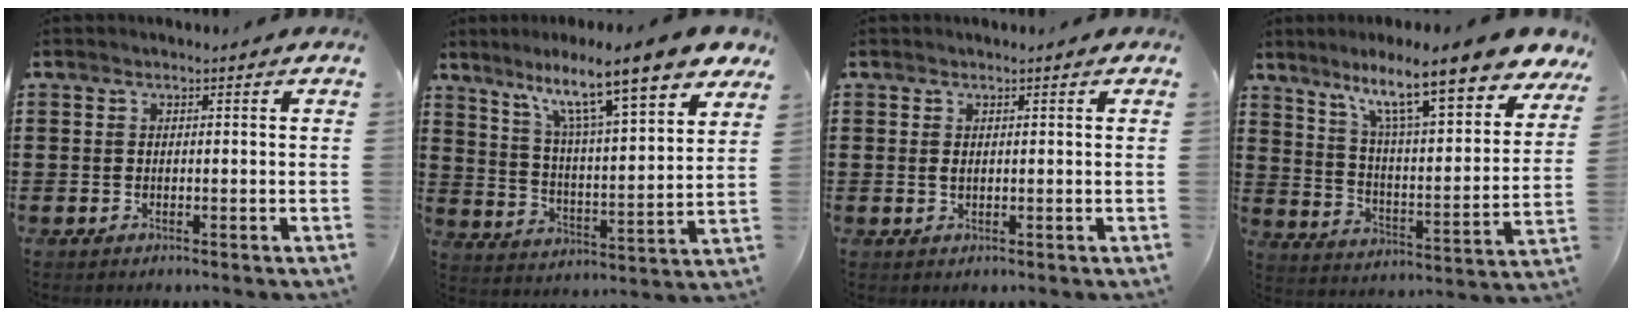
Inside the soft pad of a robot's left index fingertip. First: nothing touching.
{"total": 13.2, "force": [9.8, 1.3, 8.7], "torque": [-0.173, -0.057, 0.154]}
{"total": 0.8, "force": [0.4, 0.3, 0.6], "torque": [-0.014, 0.002, 0.006]}
{"total": 14.1, "force": [10.4, 1.7, 9.4], "torque": [-0.185, -0.051, 0.170]}